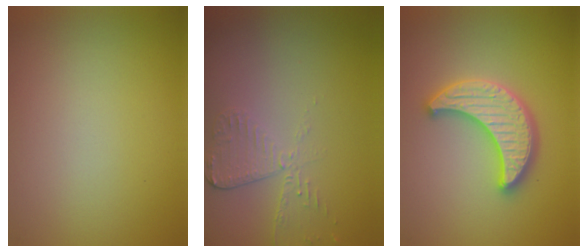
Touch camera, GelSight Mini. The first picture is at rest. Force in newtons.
{"total": 2.0, "press": 1.9, "slide": 0.6}
{"total": 4.4, "press": 4.3, "slide": 0.9}